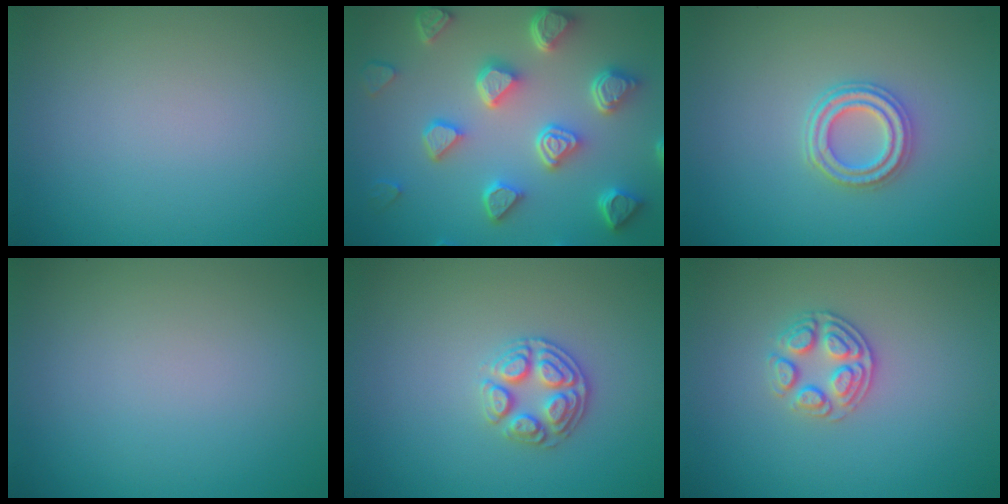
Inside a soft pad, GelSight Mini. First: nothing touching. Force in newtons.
{"total": 7.4, "press": 5.9, "slide": 4.5}
{"total": 2.9, "press": 2.5, "slide": 1.4}
{"total": 0.0}
{"total": 2.9, "press": 2.8, "slide": 0.7}
{"total": 2.6, "press": 2.5, "slide": 0.9}